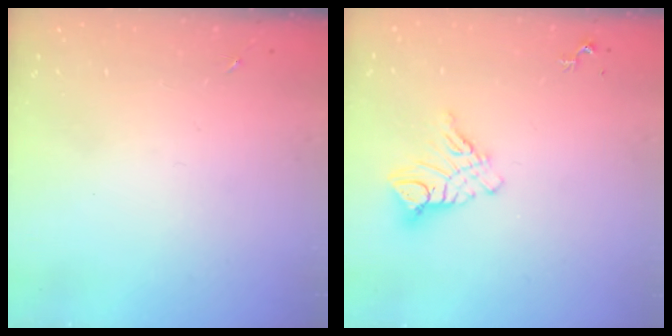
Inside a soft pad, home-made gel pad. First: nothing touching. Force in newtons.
{"total": 10.4, "press": 10.3, "slide": 0.7}